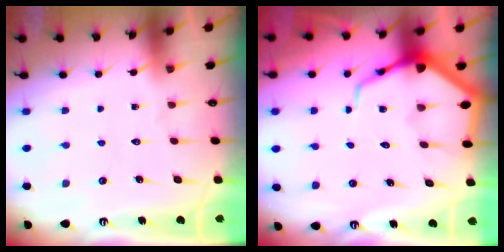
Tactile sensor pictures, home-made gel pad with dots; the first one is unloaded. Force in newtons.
{"total": 8.6, "press": 8.6, "slide": 1.0}